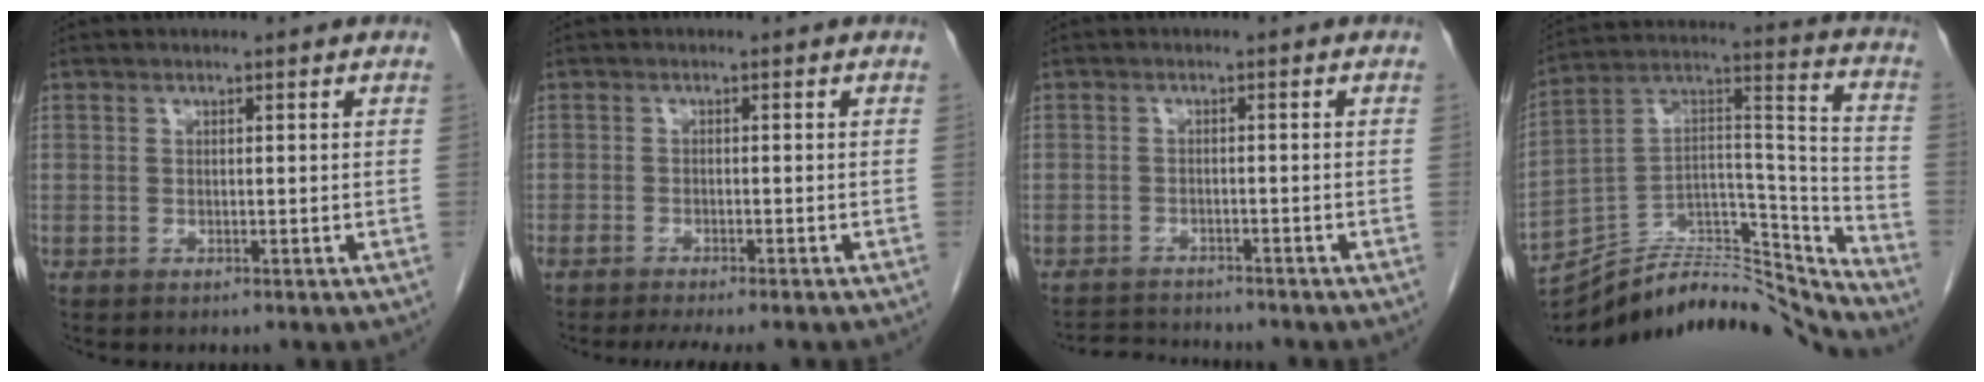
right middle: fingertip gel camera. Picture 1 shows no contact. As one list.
[{"total": 6.9, "force": [-5.9, 1.0, 3.5], "torque": [-0.043, -0.006, -0.085]}, {"total": 4.8, "force": [-4.7, 0.2, 0.4], "torque": [-0.009, -0.010, -0.076]}, {"total": 26.3, "force": [-24.9, 3.5, 7.7], "torque": [-0.113, 0.031, -0.390]}]